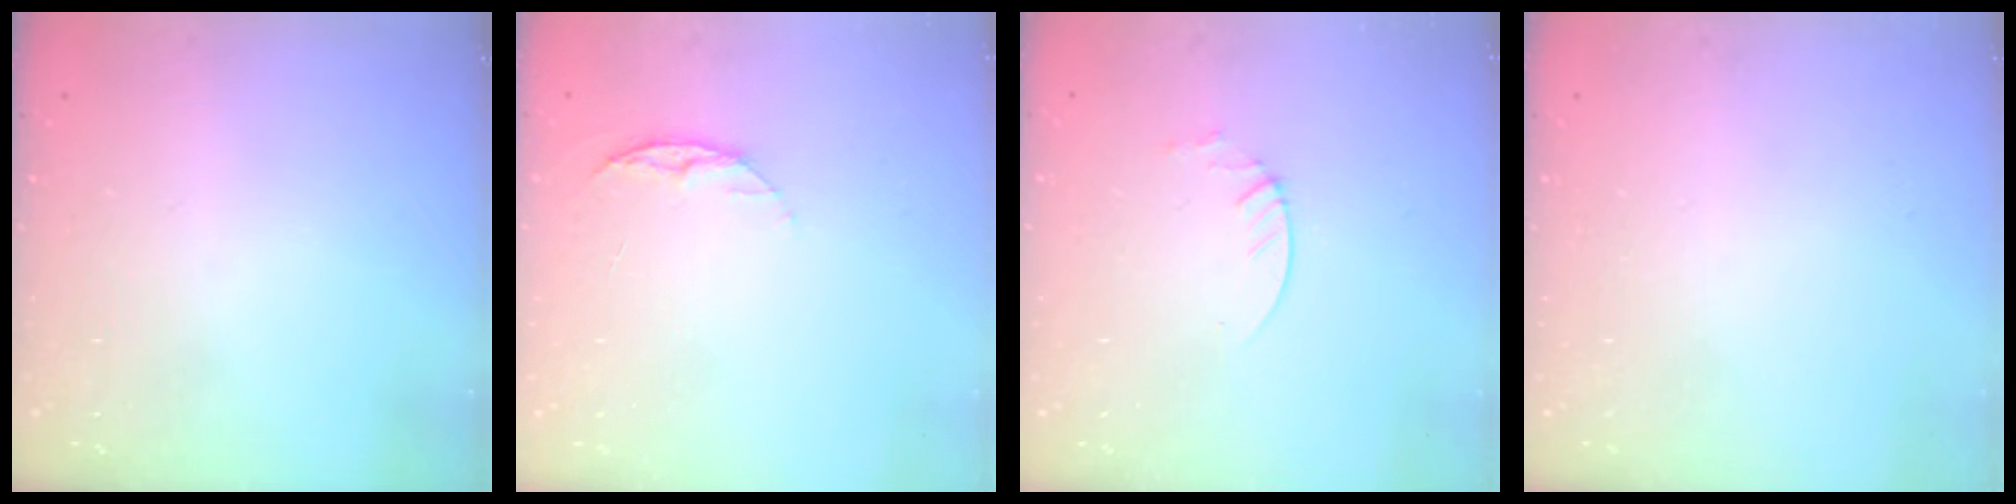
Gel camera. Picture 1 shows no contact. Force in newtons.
{"total": 6.4, "press": 6.3, "slide": 0.7}
{"total": 1.9, "press": 1.9, "slide": 0.2}
{"total": 0.0}